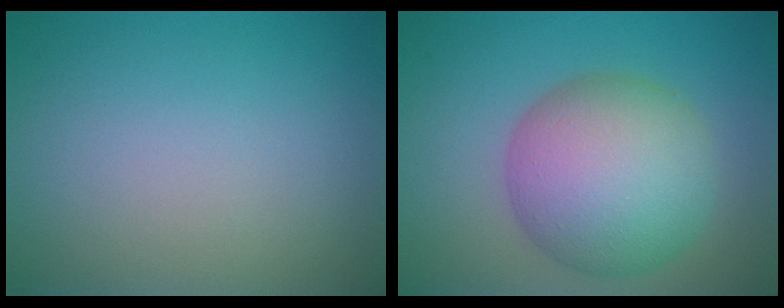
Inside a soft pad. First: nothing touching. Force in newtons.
{"total": 9.7, "press": 9.7, "slide": 0.4}